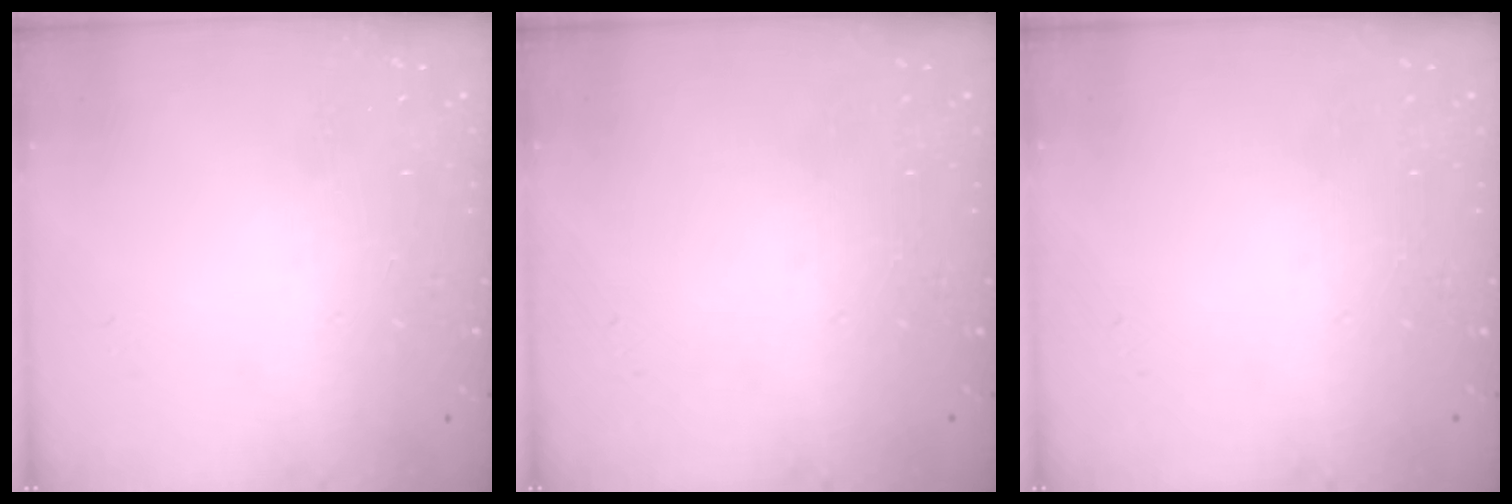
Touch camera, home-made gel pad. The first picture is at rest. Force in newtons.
{"total": 0.0}
{"total": 0.0}